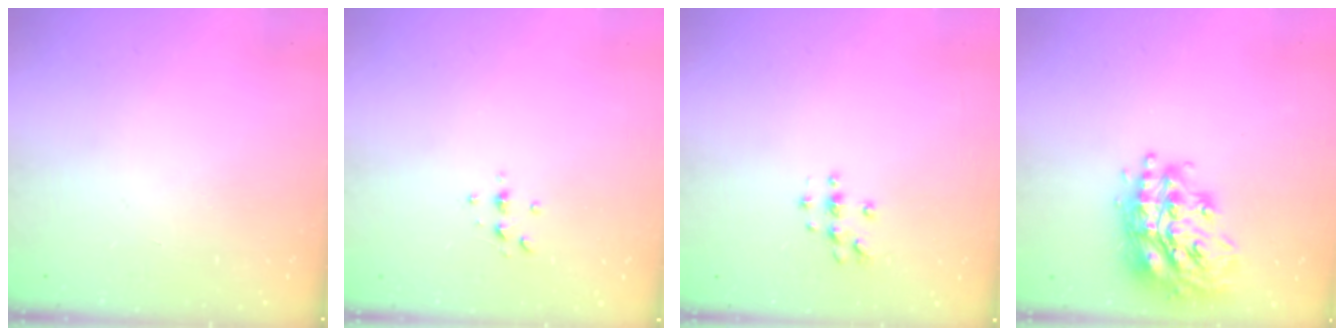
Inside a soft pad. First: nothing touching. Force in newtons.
{"total": 3.3, "press": 3.2, "slide": 0.4}
{"total": 4.2, "press": 4.2, "slide": 0.5}
{"total": 19.6, "press": 19.5, "slide": 1.5}